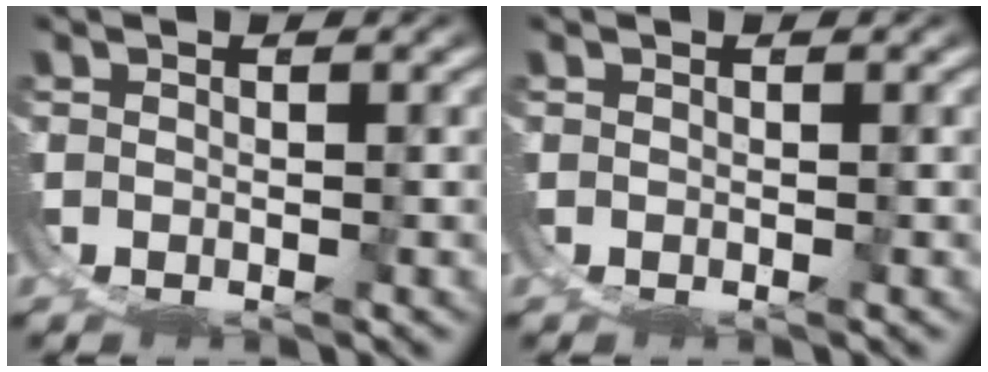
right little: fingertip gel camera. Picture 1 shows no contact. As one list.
[{"total": 0.0}]